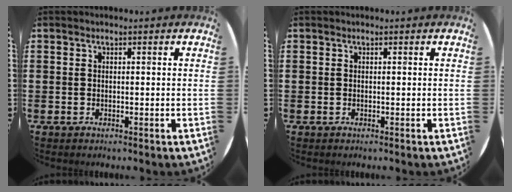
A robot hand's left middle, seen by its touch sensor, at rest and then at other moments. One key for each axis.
{"total": 0.0}